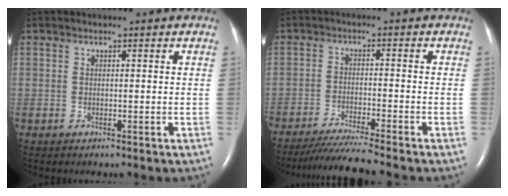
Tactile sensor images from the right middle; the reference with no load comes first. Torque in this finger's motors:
{"motor_torque": [0.79, -0.79, 0.16, 0.12]}